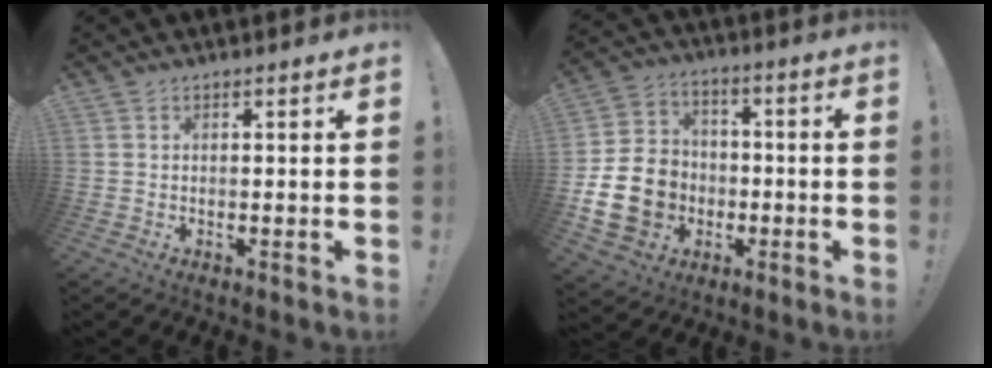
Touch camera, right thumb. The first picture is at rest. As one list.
[{"total": 17.1, "force": [-4.6, 14.2, 8.5], "torque": [-0.154, 0.032, -0.073]}]